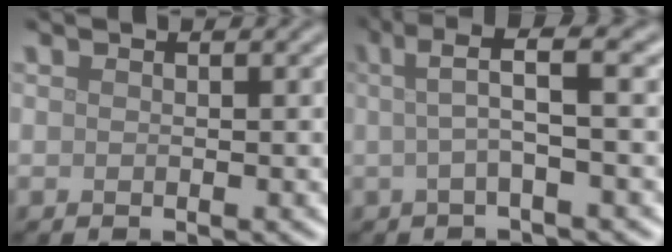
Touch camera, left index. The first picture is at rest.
{"total": 3.7, "force": [0.8, 0.5, 3.6], "torque": [-0.062, 0.013, 0.010]}